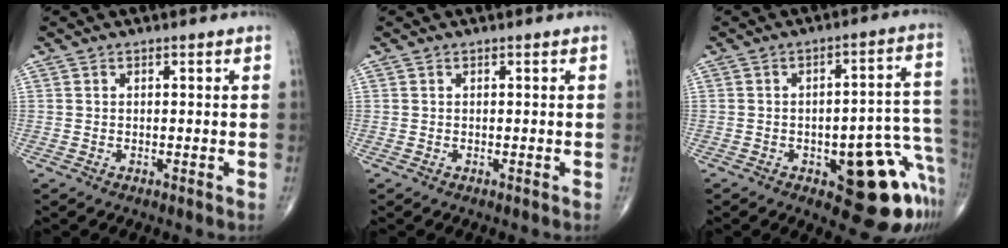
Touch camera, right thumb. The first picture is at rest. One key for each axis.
{"total": 0.0}
{"total": 16.9, "fx": -7.0, "fy": 6.6, "fz": 13.9, "tx": -0.089, "ty": 0.059, "tz": -0.072}